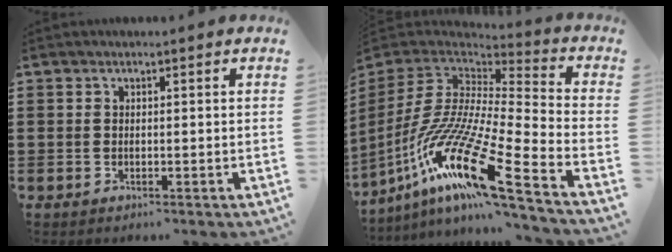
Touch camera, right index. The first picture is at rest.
{"total": 18.4, "force": [-11.0, 2.7, 14.6], "torque": [-0.316, -0.001, -0.213]}